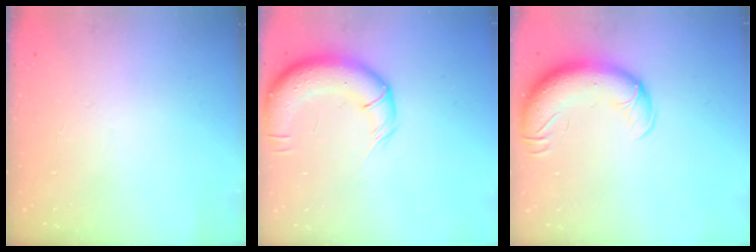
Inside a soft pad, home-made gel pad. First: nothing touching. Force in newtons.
{"total": 13.3, "press": 12.8, "slide": 3.4}
{"total": 16.3, "press": 15.9, "slide": 3.8}